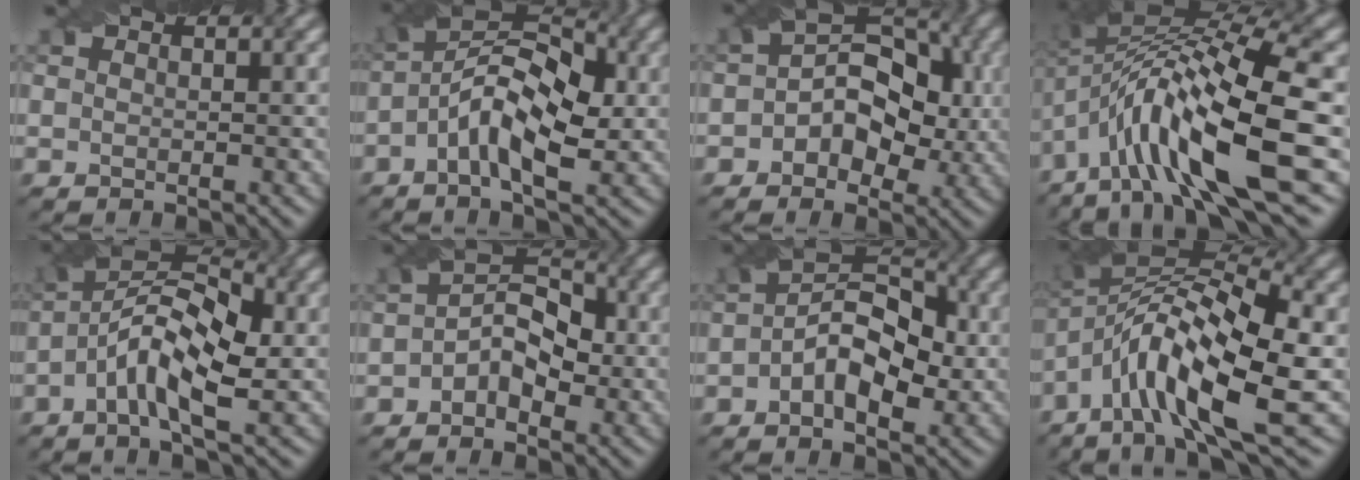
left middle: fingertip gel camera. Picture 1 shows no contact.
{"total": 7.7, "force": [-1.0, 3.5, 6.7], "torque": [-0.121, 0.023, -0.027]}
{"total": 7.3, "force": [-0.4, 5.1, 5.2], "torque": [-0.055, 0.014, -0.015]}
{"total": 13.2, "force": [-3.4, 3.8, 12.2], "torque": [-0.210, 0.014, -0.057]}
{"total": 7.7, "force": [-1.3, 3.1, 6.9], "torque": [-0.129, 0.022, -0.034]}
{"total": 4.8, "force": [-0.9, 3.1, 3.5], "torque": [-0.049, 0.011, -0.022]}
{"total": 7.0, "force": [-0.7, 3.9, 5.7], "torque": [-0.094, 0.015, -0.020]}
{"total": 11.9, "force": [-2.8, 4.3, 10.8], "torque": [-0.189, 0.010, -0.051]}